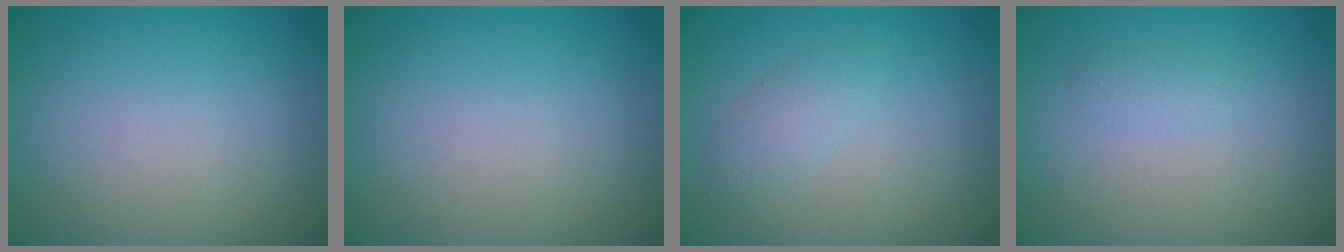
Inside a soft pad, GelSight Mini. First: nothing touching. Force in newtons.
{"total": 0.0}
{"total": 1.6, "press": 1.6, "slide": 0.0}
{"total": 1.0, "press": 1.0, "slide": 0.1}